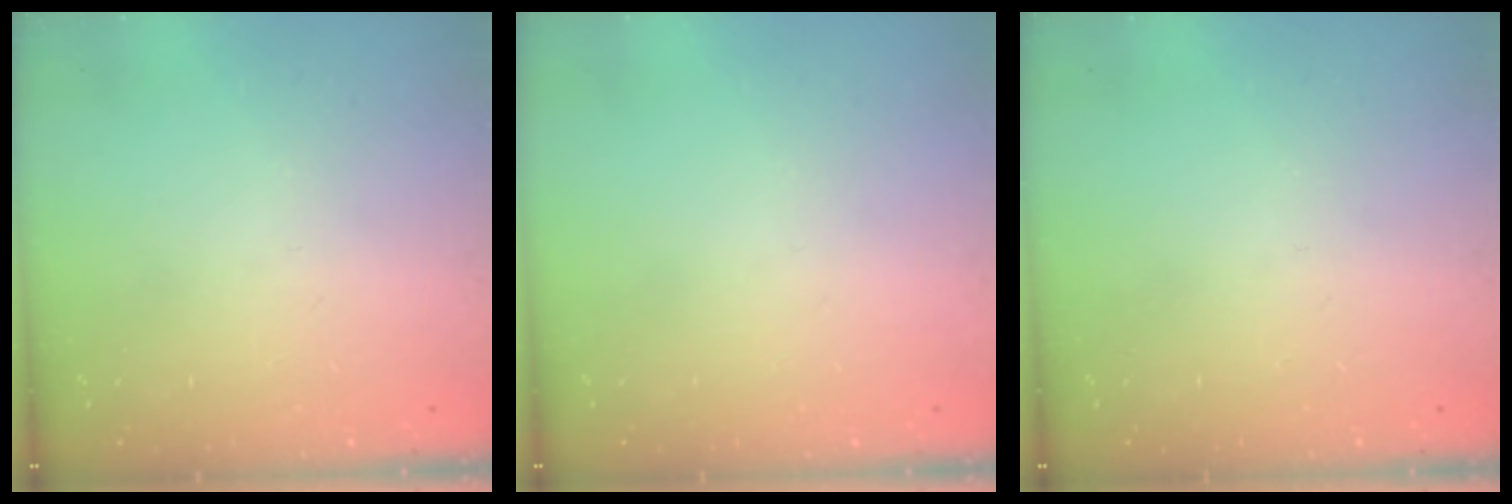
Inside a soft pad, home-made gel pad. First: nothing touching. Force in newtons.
{"total": 0.0}
{"total": 0.0}